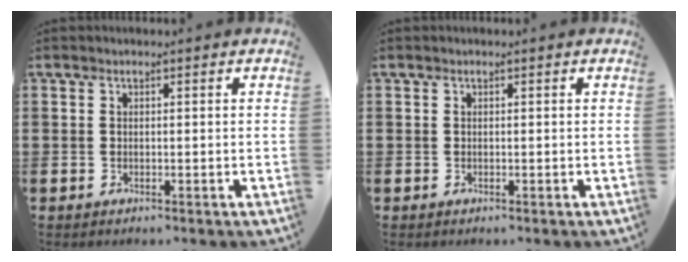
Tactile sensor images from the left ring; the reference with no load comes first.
{"total": 0.0}